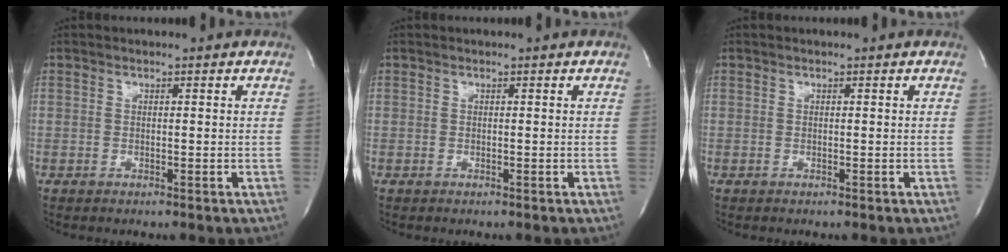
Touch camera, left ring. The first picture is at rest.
{"total": 0.0}
{"total": 0.0}